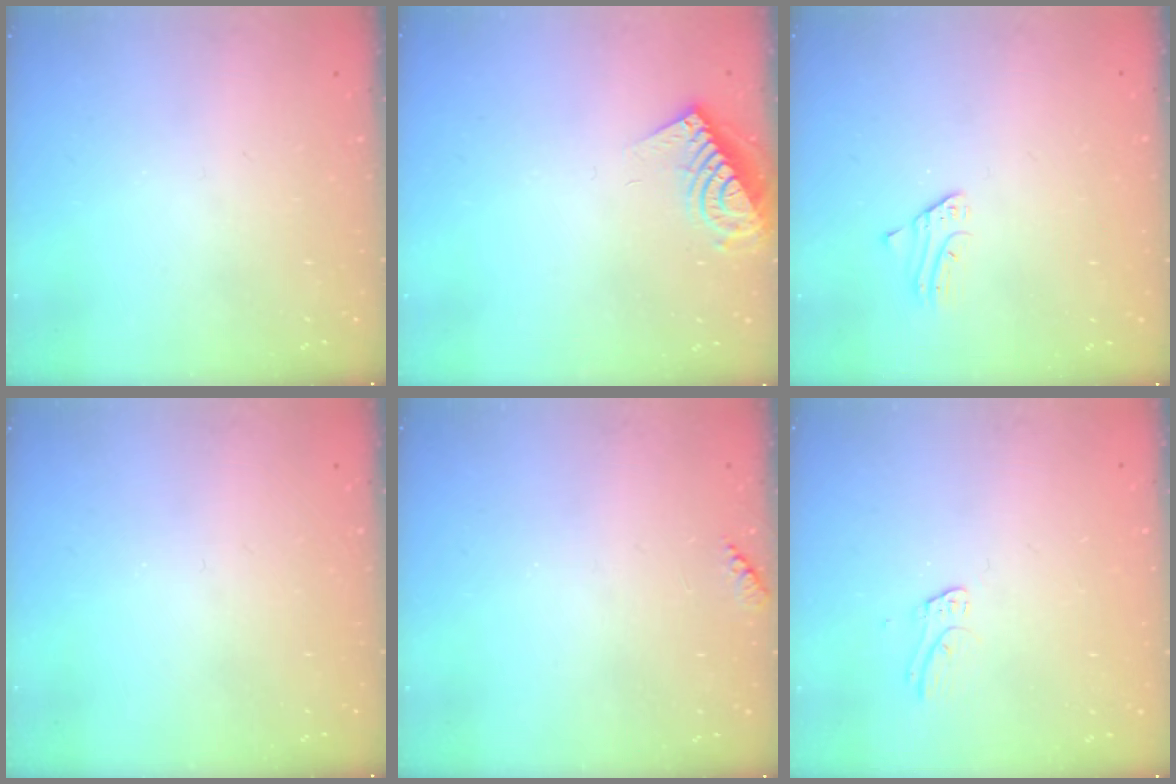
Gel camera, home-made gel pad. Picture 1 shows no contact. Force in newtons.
{"total": 8.7, "press": 8.7, "slide": 0.8}
{"total": 1.8, "press": 1.8, "slide": 0.2}
{"total": 0.0}
{"total": 4.4, "press": 4.4, "slide": 0.4}
{"total": 5.6, "press": 5.5, "slide": 0.6}